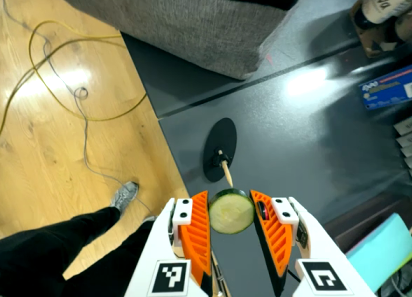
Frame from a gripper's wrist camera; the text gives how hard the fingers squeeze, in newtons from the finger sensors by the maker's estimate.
{"total": 9.0, "left": 9.1, "right": 9.0}